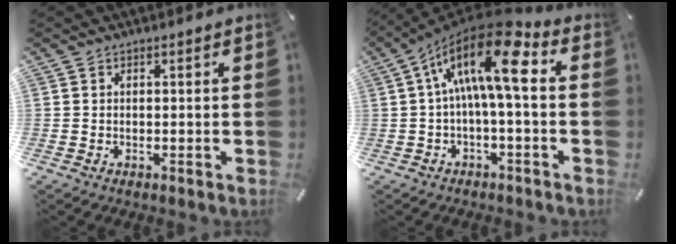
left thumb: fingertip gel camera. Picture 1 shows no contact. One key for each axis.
{"total": 17.1, "fx": 3.0, "fy": 5.7, "fz": 15.9, "tx": -0.294, "ty": -0.016, "tz": 0.045}